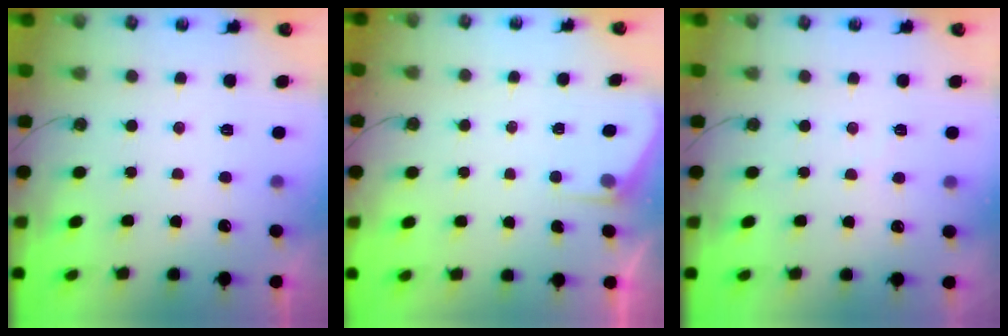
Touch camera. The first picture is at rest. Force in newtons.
{"total": 2.3, "press": 2.3, "slide": 0.3}
{"total": 2.6, "press": 2.6, "slide": 0.4}